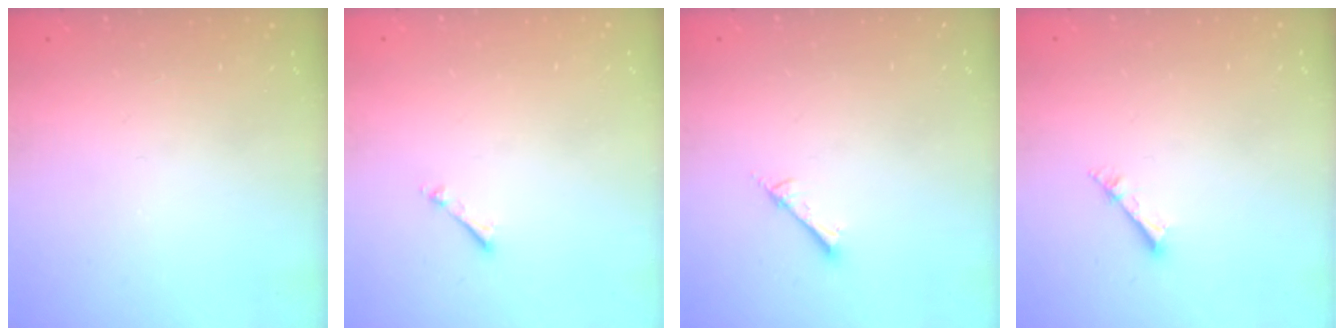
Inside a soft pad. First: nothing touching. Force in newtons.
{"total": 0.6, "press": 0.6, "slide": 0.2}
{"total": 1.5, "press": 1.4, "slide": 0.2}
{"total": 2.6, "press": 2.6, "slide": 0.3}